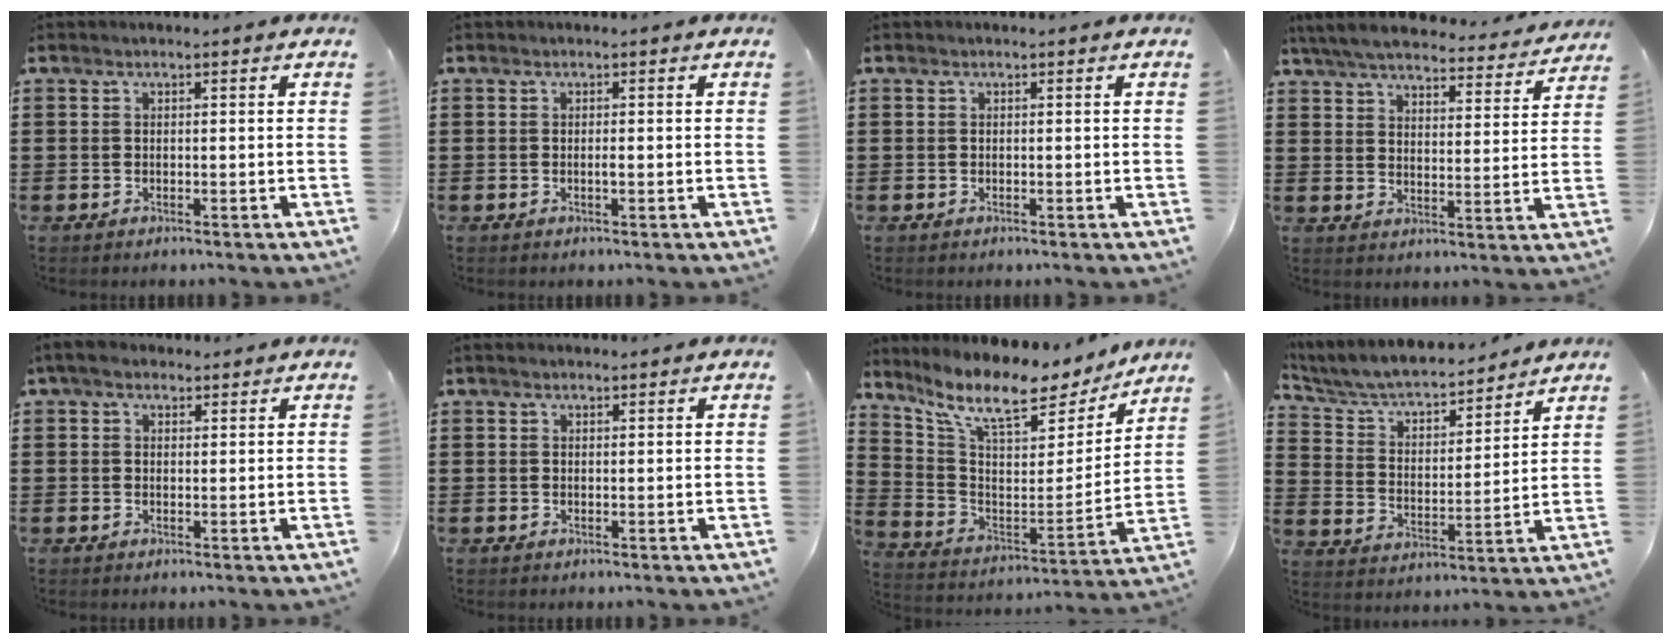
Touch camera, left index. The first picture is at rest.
{"total": 0.7, "force": [0.0, 0.1, 0.7], "torque": [-0.014, -0.004, 0.001]}
{"total": 0.0}
{"total": 6.5, "force": [6.3, 0.6, 1.7], "torque": [-0.061, -0.037, 0.111]}
{"total": 2.8, "force": [1.8, 1.6, 1.4], "torque": [-0.034, 0.008, 0.033]}
{"total": 0.7, "force": [0.5, 0.4, 0.3], "torque": [-0.006, 0.005, 0.009]}
{"total": 10.8, "force": [8.4, 2.8, 6.1], "torque": [-0.148, -0.052, 0.141]}
{"total": 5.6, "force": [5.1, 1.2, 1.8], "torque": [-0.061, -0.036, 0.082]}